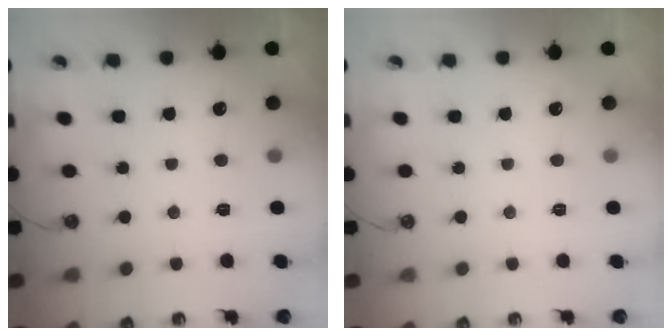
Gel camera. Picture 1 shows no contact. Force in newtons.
{"total": 0.0}